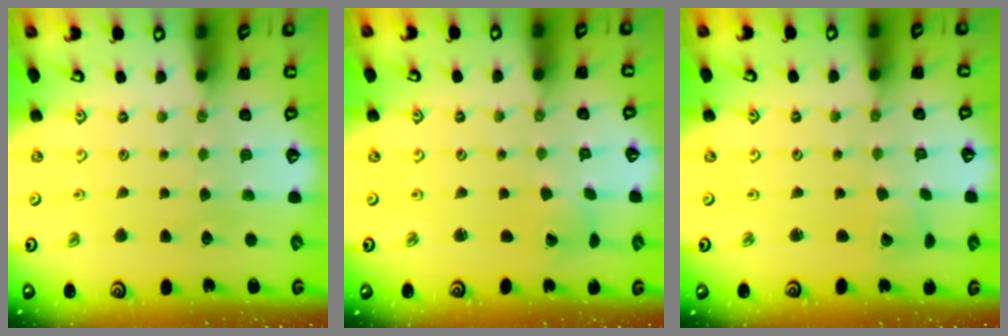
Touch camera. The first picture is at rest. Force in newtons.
{"total": 1.1, "press": 1.0, "slide": 0.1}
{"total": 1.9, "press": 1.9, "slide": 0.2}